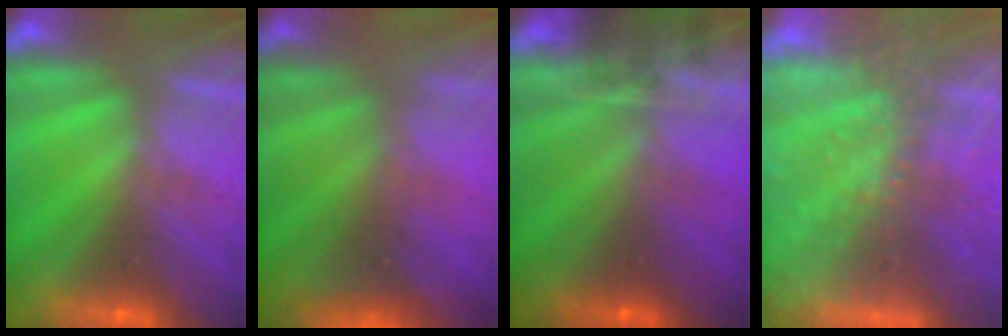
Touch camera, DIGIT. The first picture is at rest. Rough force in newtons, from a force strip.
{"total": 7.0}
{"total": 7.9}
{"total": 7.5}